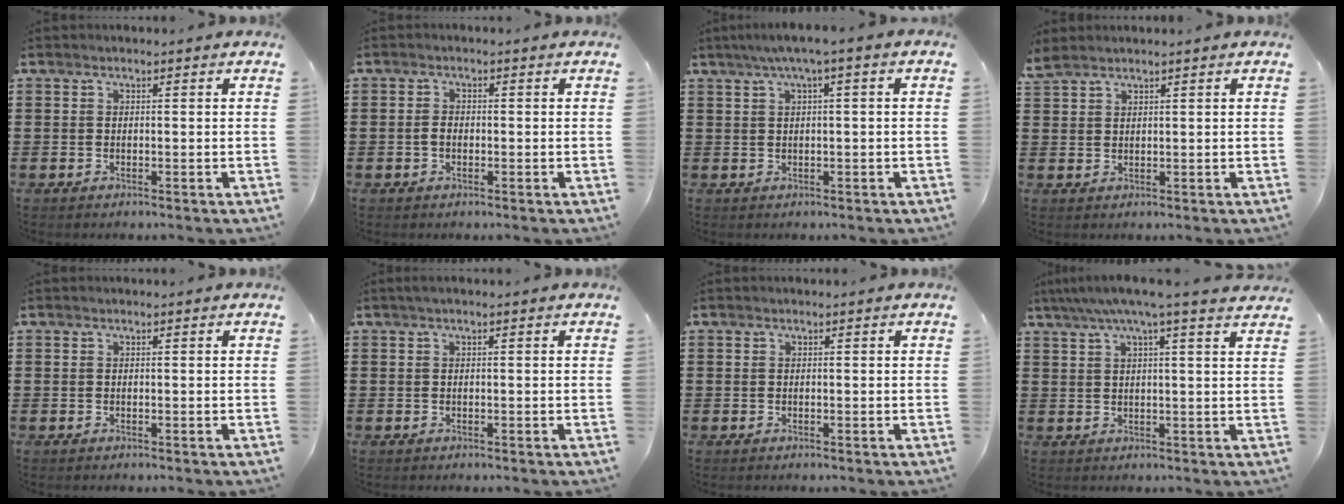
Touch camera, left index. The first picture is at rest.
{"total": 1.7, "force": [-0.3, 1.0, 1.4], "torque": [-0.036, 0.000, -0.009]}
{"total": 2.6, "force": [0.2, -0.1, 2.6], "torque": [-0.047, 0.000, 0.000]}
{"total": 2.0, "force": [1.8, 0.3, 0.7], "torque": [-0.018, -0.001, 0.036]}
{"total": 0.0}
{"total": 0.7, "force": [-0.1, 0.1, 0.7], "torque": [-0.011, -0.002, -0.001]}
{"total": 0.0}
{"total": 5.1, "force": [3.8, -0.3, 3.4], "torque": [-0.078, -0.009, 0.064]}